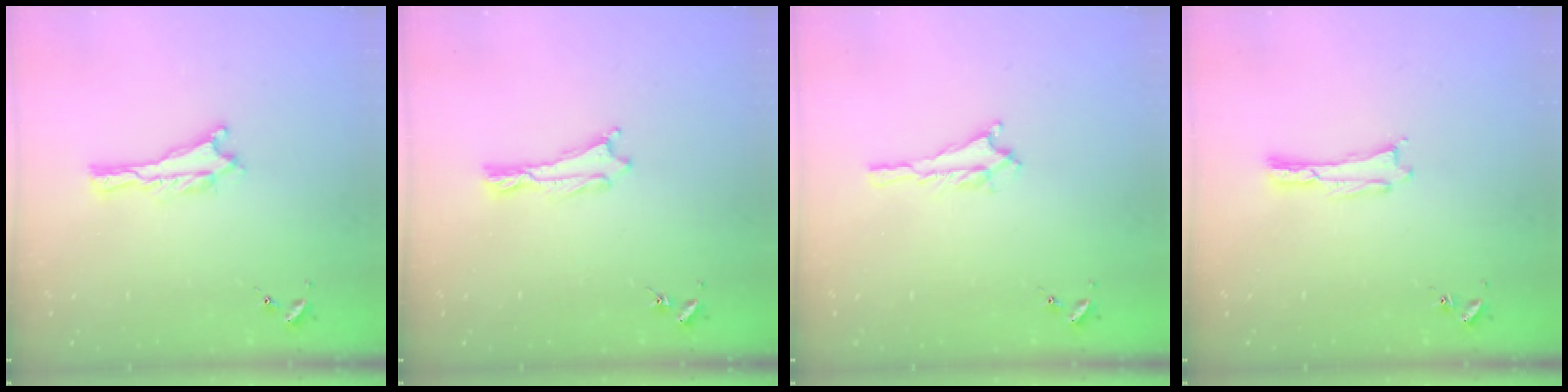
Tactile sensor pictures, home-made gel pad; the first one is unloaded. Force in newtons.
{"total": 0.0}
{"total": 1.5, "press": 1.4, "slide": 0.2}
{"total": 0.0}